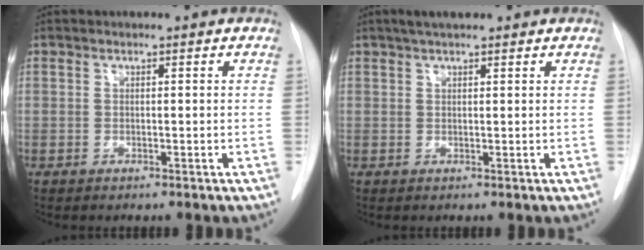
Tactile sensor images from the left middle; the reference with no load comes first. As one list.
[{"total": 3.1, "force": [2.4, 0.8, 1.9], "torque": [-0.035, 0.015, 0.039]}]